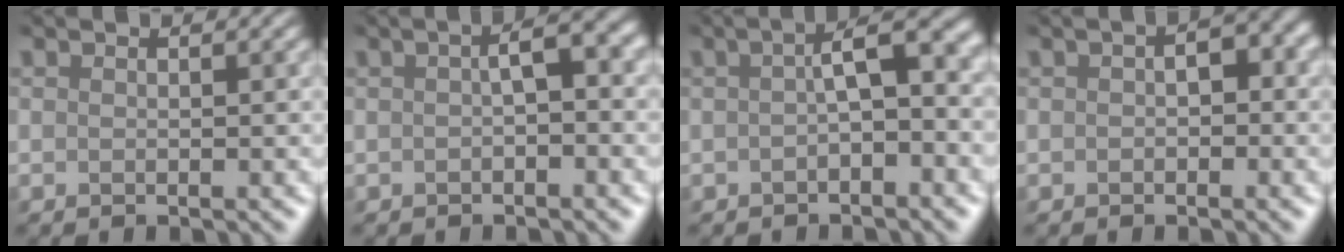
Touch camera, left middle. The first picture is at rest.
{"total": 2.5, "force": [-0.4, 0.5, 2.4], "torque": [-0.041, 0.013, -0.011]}
{"total": 4.0, "force": [-0.5, 1.1, 3.8], "torque": [-0.056, 0.016, -0.015]}
{"total": 1.8, "force": [-0.4, 1.1, 1.4], "torque": [-0.021, 0.008, -0.012]}